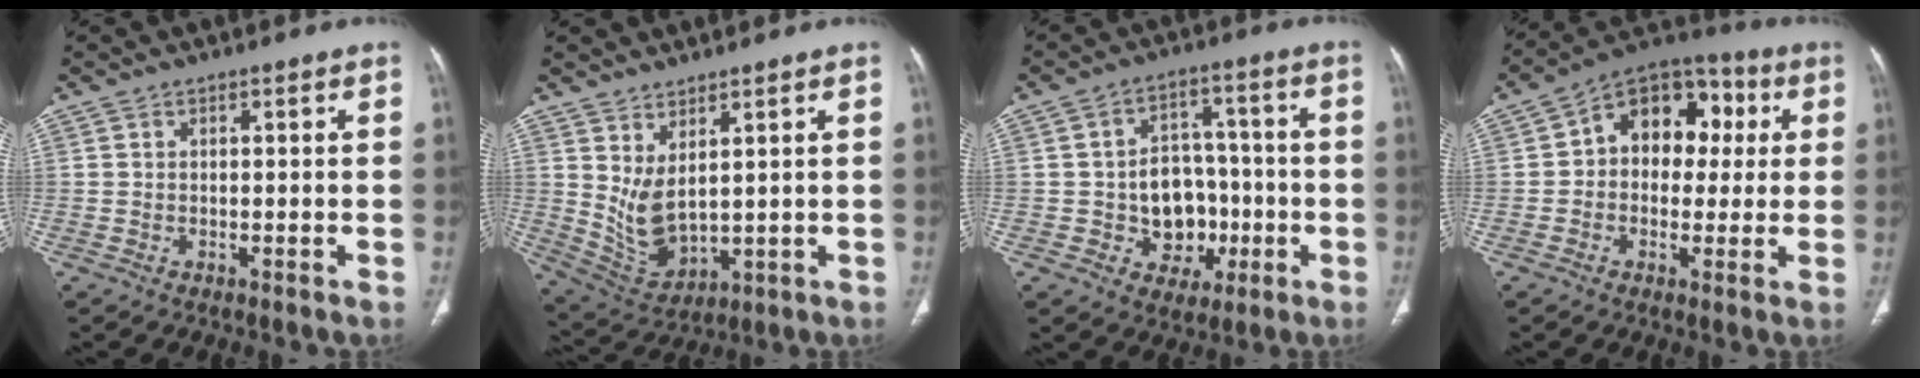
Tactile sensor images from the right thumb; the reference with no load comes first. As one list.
[{"total": 7.9, "force": [2.6, 3.8, 6.4], "torque": [-0.117, -0.034, 0.074]}, {"total": 11.0, "force": [-2.4, 8.8, 6.1], "torque": [-0.040, 0.033, -0.028]}, {"total": 13.9, "force": [2.2, 10.1, 9.3], "torque": [-0.085, 0.032, 0.019]}]